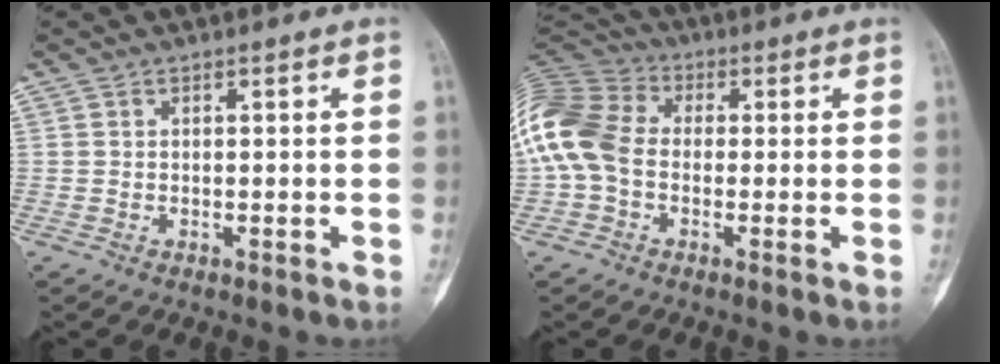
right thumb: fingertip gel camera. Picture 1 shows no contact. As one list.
[{"total": 14.0, "force": [-0.8, 10.4, 9.4], "torque": [-0.202, 0.030, -0.028]}]